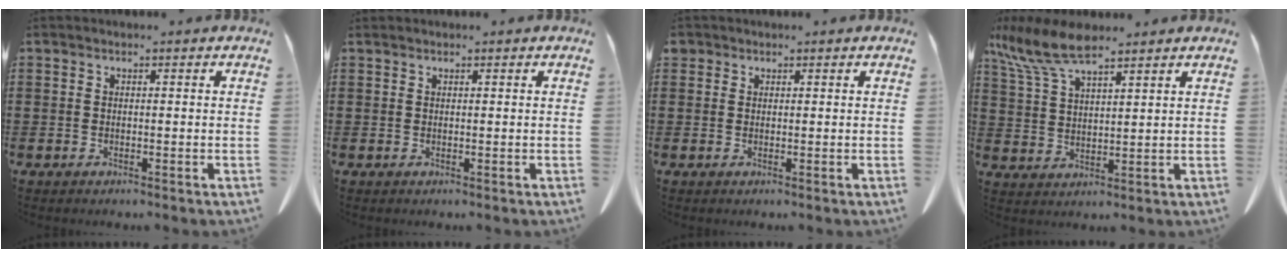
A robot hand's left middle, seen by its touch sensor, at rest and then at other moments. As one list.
[{"total": 0.0}, {"total": 0.9, "force": [0.7, 0.6, 0.1], "torque": [-0.005, 0.003, 0.013]}, {"total": 8.7, "force": [6.2, 2.6, 5.5], "torque": [-0.138, -0.016, 0.111]}]